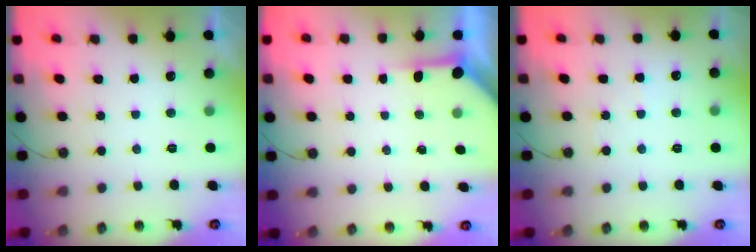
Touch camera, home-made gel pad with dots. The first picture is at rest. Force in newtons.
{"total": 3.9, "press": 3.9, "slide": 0.4}
{"total": 5.9, "press": 5.9, "slide": 0.9}